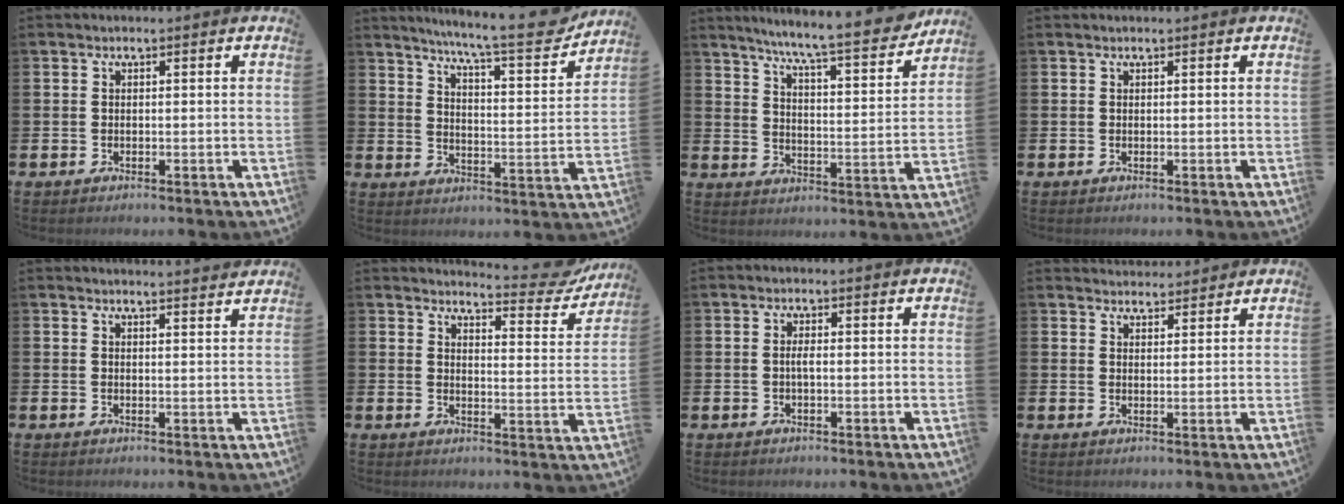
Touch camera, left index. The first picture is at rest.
{"total": 9.5, "force": [8.3, 0.7, 4.5], "torque": [-0.091, -0.055, 0.138]}
{"total": 8.6, "force": [7.8, 0.1, 3.6], "torque": [-0.083, -0.062, 0.128]}
{"total": 0.0}
{"total": 2.3, "force": [2.2, -0.2, -0.1], "torque": [0.011, -0.020, 0.038]}
{"total": 5.0, "force": [4.8, 0.7, 1.2], "torque": [-0.010, -0.039, 0.075]}
{"total": 1.2, "force": [-0.1, 0.3, 1.1], "torque": [-0.023, 0.002, -0.001]}
{"total": 3.1, "force": [3.0, 0.6, -0.2], "torque": [0.008, -0.016, 0.053]}